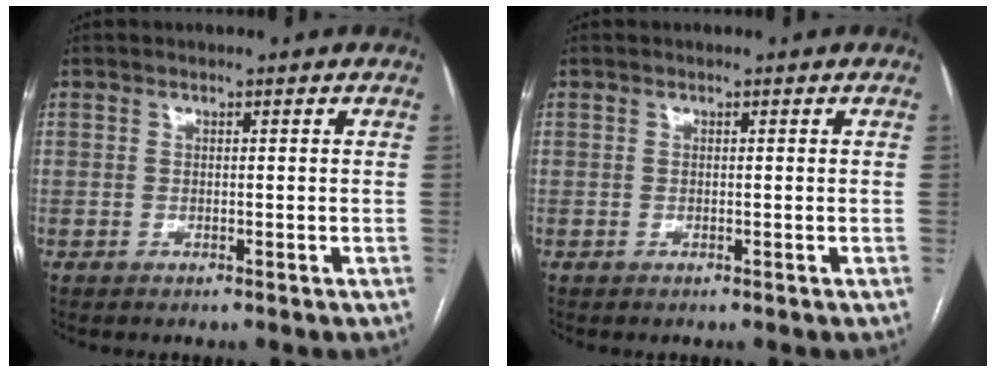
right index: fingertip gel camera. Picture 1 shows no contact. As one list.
[{"total": 0.0}]